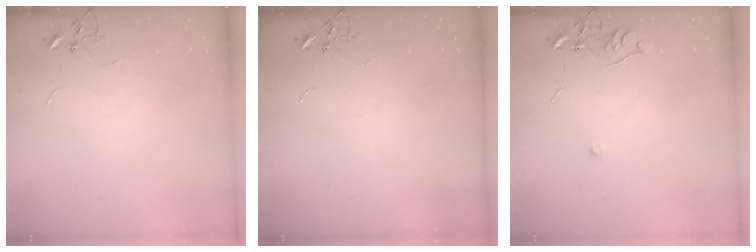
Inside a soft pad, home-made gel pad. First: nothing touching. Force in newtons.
{"total": 0.0}
{"total": 6.1, "press": 6.1, "slide": 0.7}